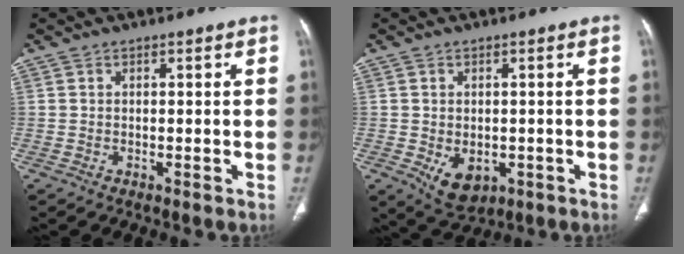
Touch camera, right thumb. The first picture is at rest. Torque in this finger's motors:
{"motor_torque": [-0.30, 0.31, 0.17, 0.31, 0.16]}